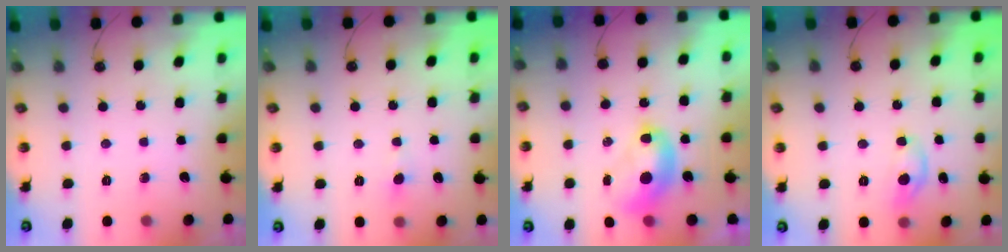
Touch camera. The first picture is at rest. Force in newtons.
{"total": 0.7, "press": 0.4, "slide": 0.5}
{"total": 2.7, "press": 2.7, "slide": 0.1}
{"total": 1.9, "press": 1.9, "slide": 0.2}